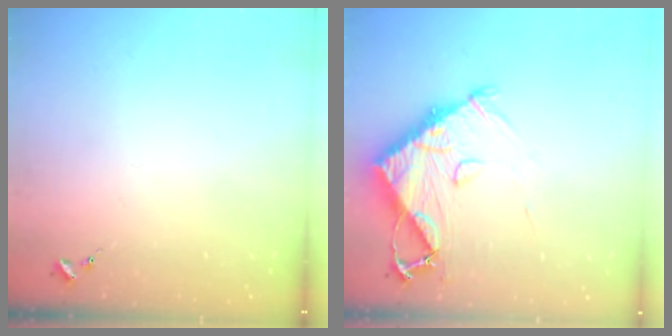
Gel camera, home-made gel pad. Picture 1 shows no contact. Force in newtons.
{"total": 10.6, "press": 10.5, "slide": 1.0}